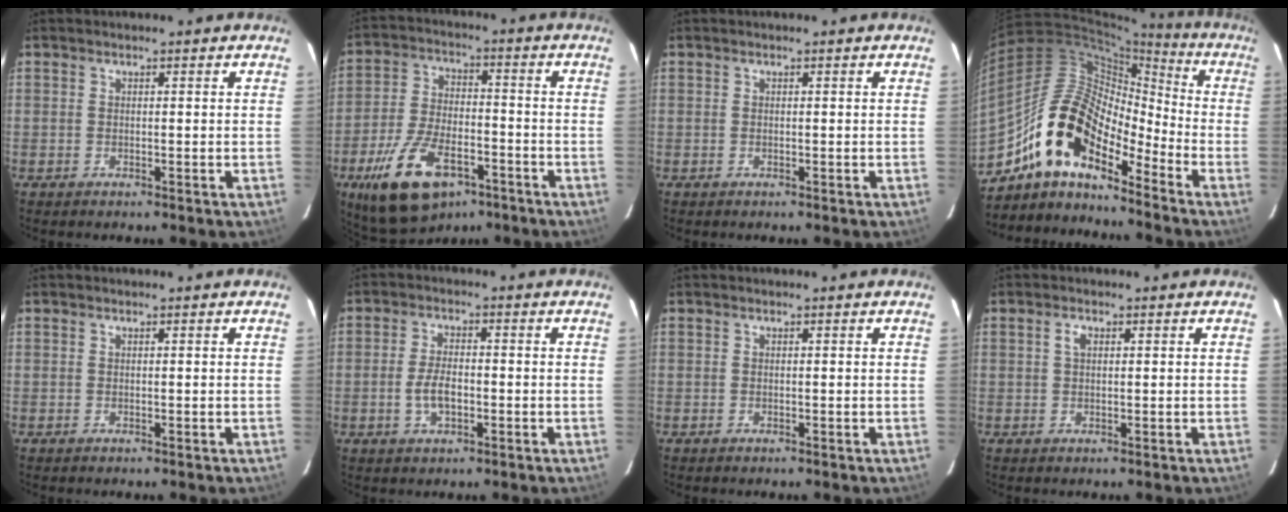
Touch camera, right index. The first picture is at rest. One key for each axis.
{"total": 17.1, "fx": -9.5, "fy": 8.4, "fz": 11.5, "tx": -0.237, "ty": -0.020, "tz": -0.162}
{"total": 0.0}
{"total": 14.7, "fx": -10.9, "fy": 5.8, "fz": 7.9, "tx": -0.130, "ty": 0.018, "tz": -0.221}
{"total": 0.0}
{"total": 5.0, "fx": -1.4, "fy": 2.4, "fz": 4.1, "tx": -0.085, "ty": 0.000, "tz": -0.023}
{"total": 0.0}
{"total": 1.6, "fx": 0.5, "fy": 0.9, "fz": 1.2, "tx": -0.023, "ty": 0.006, "tz": 0.008}